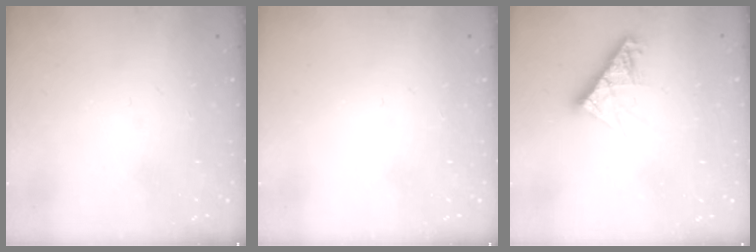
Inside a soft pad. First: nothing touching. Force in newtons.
{"total": 0.0}
{"total": 9.3, "press": 9.3, "slide": 0.9}